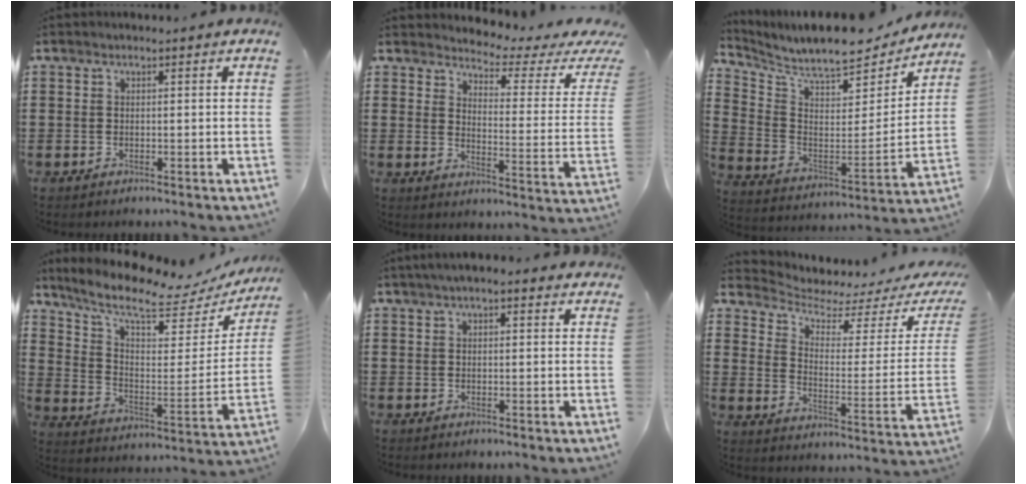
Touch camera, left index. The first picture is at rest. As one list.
[{"total": 3.2, "force": [2.8, 0.6, 1.4], "torque": [-0.039, -0.029, 0.039]}, {"total": 8.0, "force": [7.5, 1.0, 2.6], "torque": [-0.089, -0.063, 0.126]}, {"total": 9.4, "force": [7.3, 2.1, 5.4], "torque": [-0.130, -0.047, 0.122]}, {"total": 2.2, "force": [1.5, 0.8, 1.4], "torque": [-0.029, 0.009, 0.025]}, {"total": 3.4, "force": [2.8, 1.1, 1.7], "torque": [-0.054, -0.025, 0.040]}]